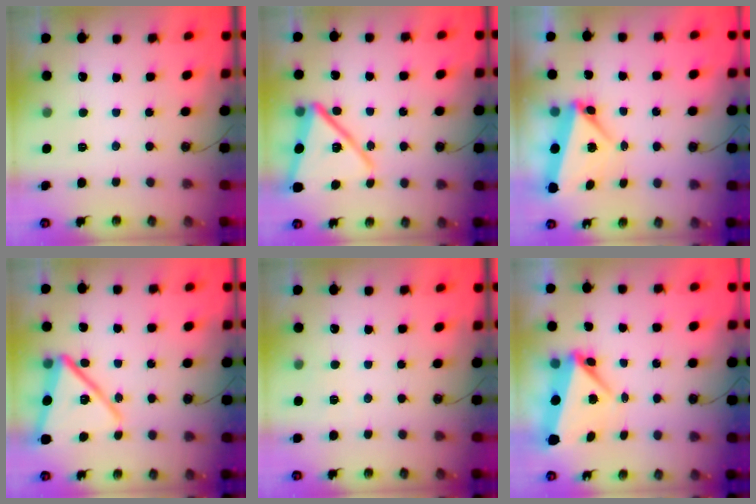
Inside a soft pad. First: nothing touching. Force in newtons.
{"total": 17.0, "press": 16.9, "slide": 1.4}
{"total": 5.5, "press": 5.5, "slide": 0.6}
{"total": 17.0, "press": 16.9, "slide": 1.4}
{"total": 4.2, "press": 4.1, "slide": 1.1}
{"total": 7.3, "press": 5.9, "slide": 4.3}